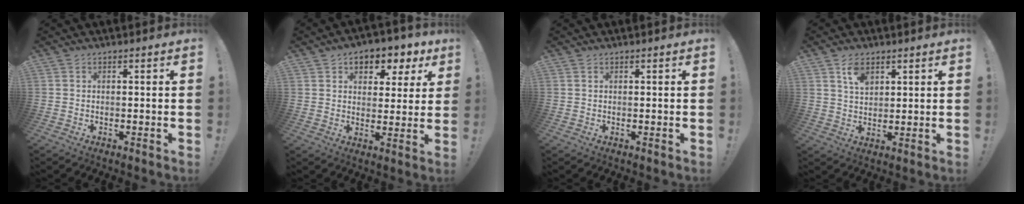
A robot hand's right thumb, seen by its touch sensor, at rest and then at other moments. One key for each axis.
{"total": 6.8, "fx": 3.4, "fy": 5.0, "fz": 3.2, "tx": -0.038, "ty": -0.019, "tz": 0.064}
{"total": 0.6, "fx": 0.5, "fy": 0.3, "fz": 0.2, "tx": -0.002, "ty": 0.000, "tz": 0.009}
{"total": 6.3, "fx": 3.5, "fy": 3.8, "fz": 3.6, "tx": -0.056, "ty": -0.011, "tz": 0.063}